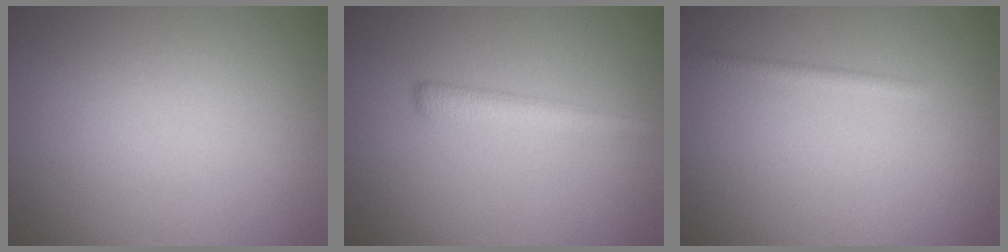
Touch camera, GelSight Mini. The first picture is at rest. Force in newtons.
{"total": 2.5, "press": 2.5, "slide": 0.1}
{"total": 1.0, "press": 1.0, "slide": 0.0}